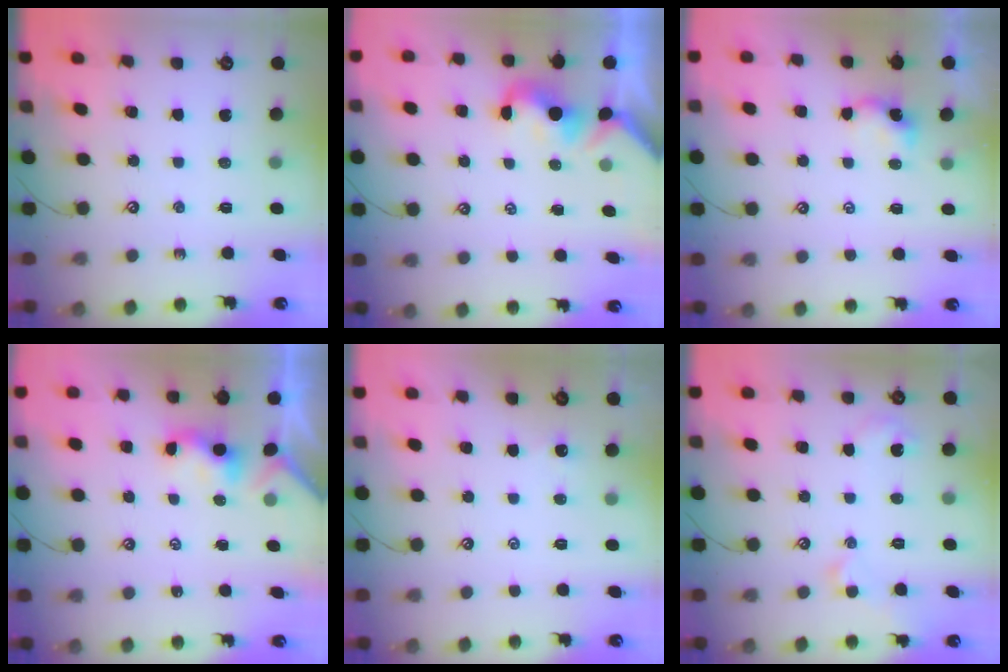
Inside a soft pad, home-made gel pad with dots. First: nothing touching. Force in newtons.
{"total": 1.1, "press": 1.0, "slide": 0.3}
{"total": 0.0}
{"total": 0.8, "press": 0.7, "slide": 0.4}
{"total": 2.5, "press": 2.5, "slide": 0.3}
{"total": 1.6, "press": 1.5, "slide": 0.3}